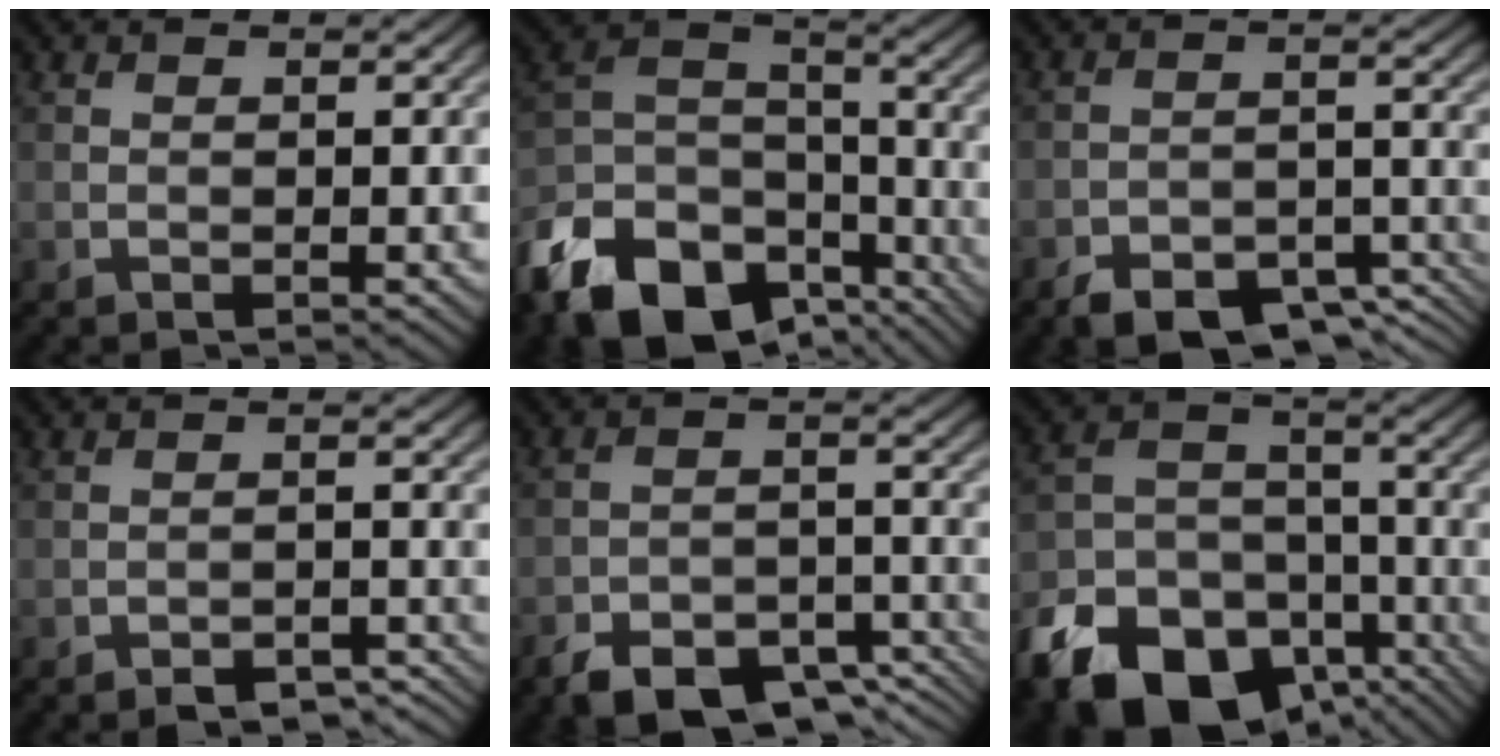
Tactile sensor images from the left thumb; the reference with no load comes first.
{"total": 17.1, "force": [-11.2, 9.8, 8.5], "torque": [-0.225, -0.043, -0.194]}
{"total": 8.1, "force": [-5.8, 3.6, 4.4], "torque": [-0.064, -0.008, -0.097]}
{"total": 4.6, "force": [-3.8, 1.6, 2.0], "torque": [-0.027, 0.010, -0.047]}
{"total": 9.1, "force": [-6.4, 4.3, 4.8], "torque": [-0.076, -0.013, -0.108]}
{"total": 17.2, "force": [-10.3, 10.7, 8.5], "torque": [-0.197, -0.053, -0.170]}